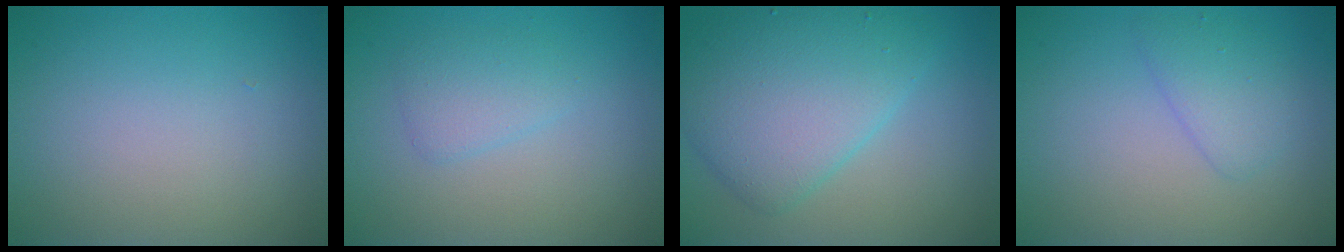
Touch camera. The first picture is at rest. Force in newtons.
{"total": 1.9, "press": 1.9, "slide": 0.1}
{"total": 6.9, "press": 6.9, "slide": 0.1}
{"total": 2.2, "press": 2.2, "slide": 0.1}